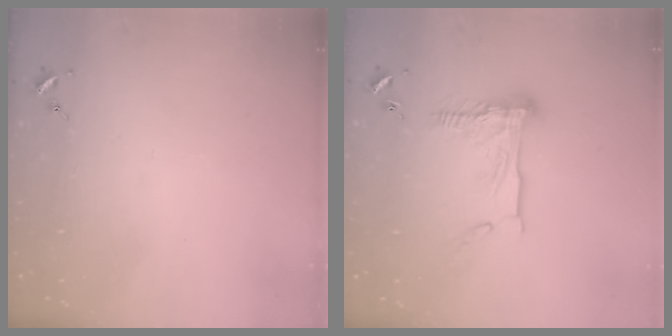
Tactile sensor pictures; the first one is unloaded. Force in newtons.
{"total": 15.0, "press": 14.9, "slide": 1.3}